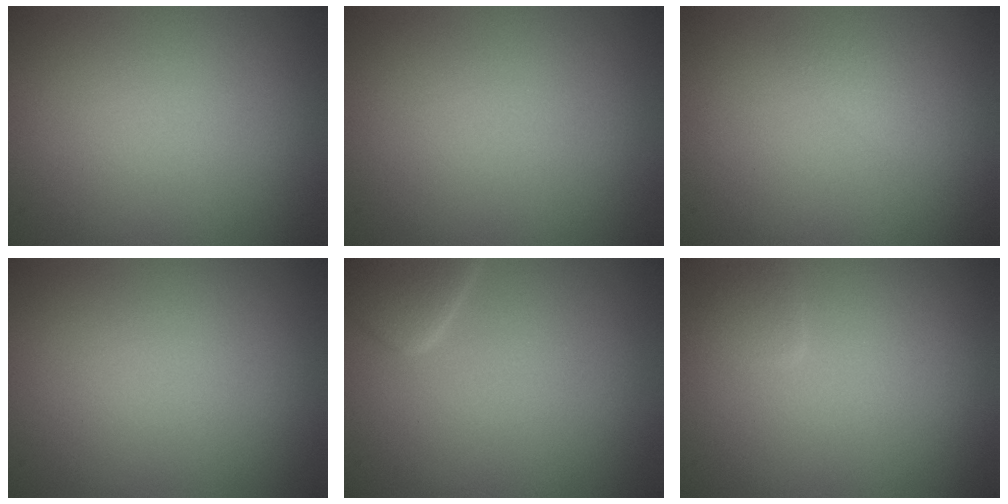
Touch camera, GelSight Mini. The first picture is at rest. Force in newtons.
{"total": 0.0}
{"total": 0.8, "press": 0.8, "slide": 0.0}
{"total": 0.0}
{"total": 2.3, "press": 2.3, "slide": 0.2}
{"total": 1.0, "press": 1.0, "slide": 0.0}